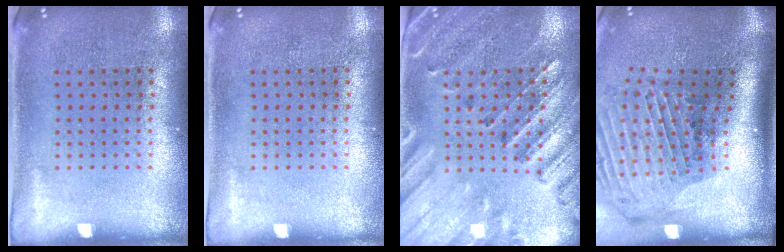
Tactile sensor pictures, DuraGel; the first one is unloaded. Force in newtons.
{"total": 0.0}
{"total": 2.9, "press": 2.6, "slide": 1.1}
{"total": 3.0, "press": 2.1, "slide": 2.0}